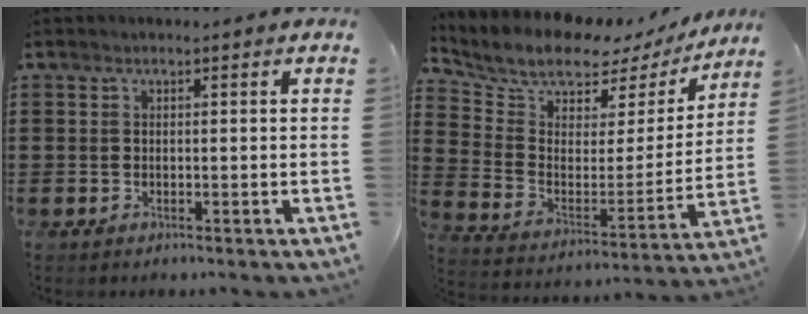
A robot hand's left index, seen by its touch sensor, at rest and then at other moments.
{"total": 8.1, "force": [7.3, 2.8, 1.9], "torque": [-0.076, -0.052, 0.124]}